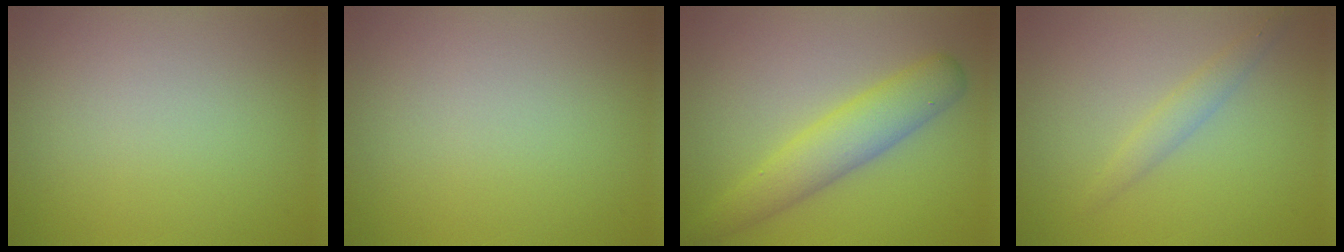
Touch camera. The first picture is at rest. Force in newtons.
{"total": 0.0}
{"total": 4.7, "press": 4.7, "slide": 0.3}
{"total": 1.6, "press": 1.6, "slide": 0.1}